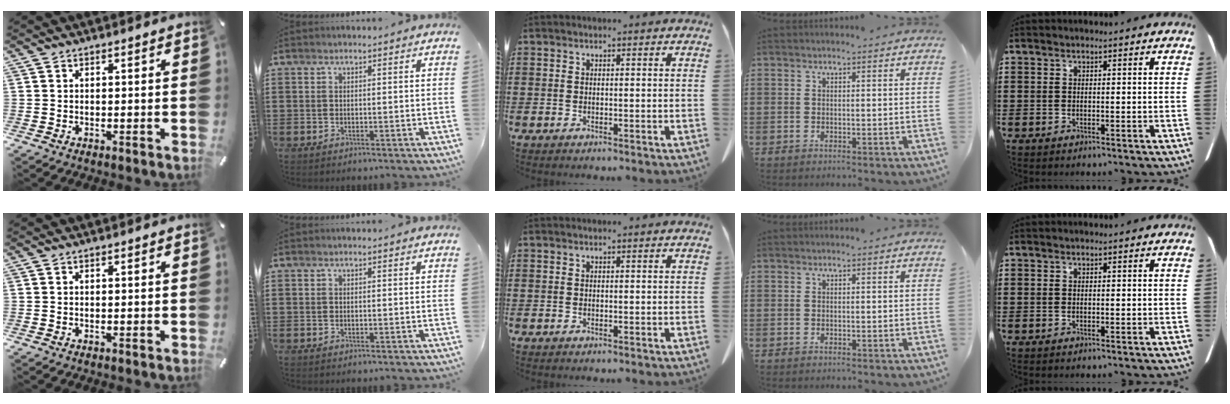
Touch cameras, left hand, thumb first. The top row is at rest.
{}